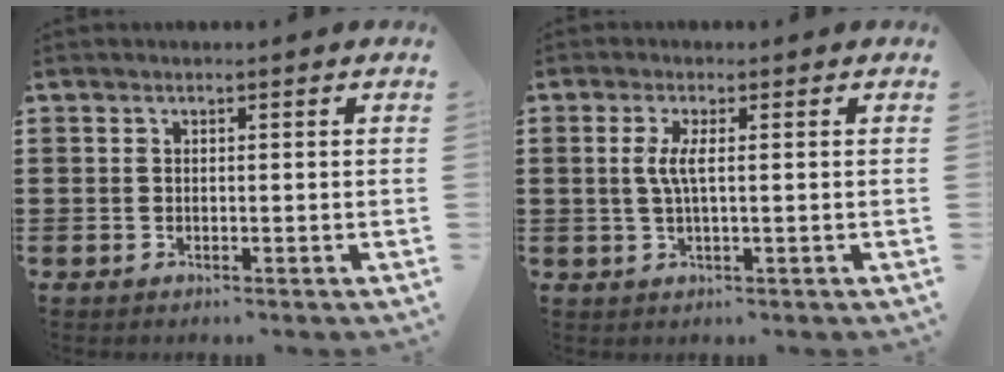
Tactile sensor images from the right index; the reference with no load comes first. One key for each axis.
{"total": 3.1, "fx": 0.1, "fy": 0.2, "fz": 3.1, "tx": -0.073, "ty": -0.010, "tz": -0.005}